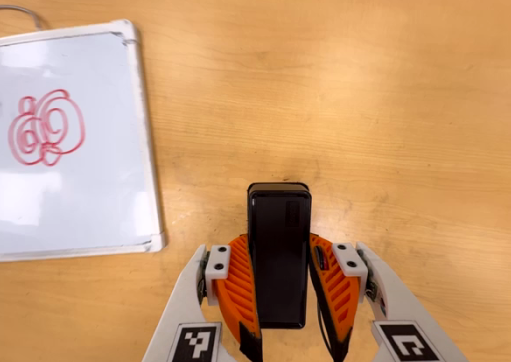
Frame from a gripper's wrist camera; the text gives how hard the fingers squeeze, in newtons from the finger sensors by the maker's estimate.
{"total": 6.3, "left": 4.2, "right": 8.3}